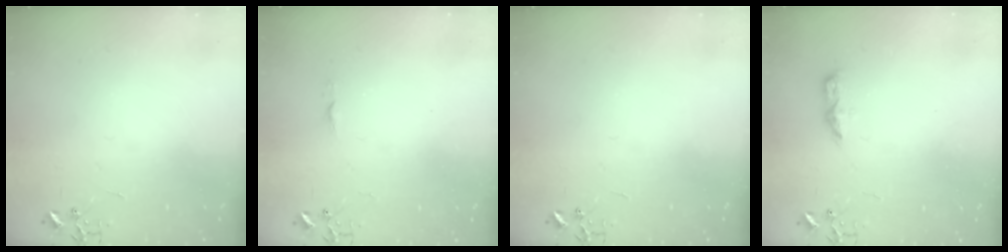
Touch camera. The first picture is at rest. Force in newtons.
{"total": 3.7, "press": 3.6, "slide": 0.5}
{"total": 0.0}
{"total": 6.7, "press": 6.6, "slide": 0.8}